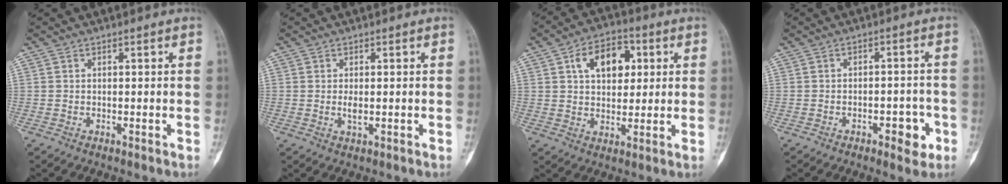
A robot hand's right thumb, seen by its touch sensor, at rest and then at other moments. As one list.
[{"total": 1.8, "force": [0.0, 0.8, 1.6], "torque": [-0.032, -0.004, 0.004]}, {"total": 11.2, "force": [3.4, 7.2, 7.9], "torque": [-0.095, 0.004, 0.050]}, {"total": 5.7, "force": [-2.6, 2.7, 4.3], "torque": [-0.045, 0.022, -0.030]}]